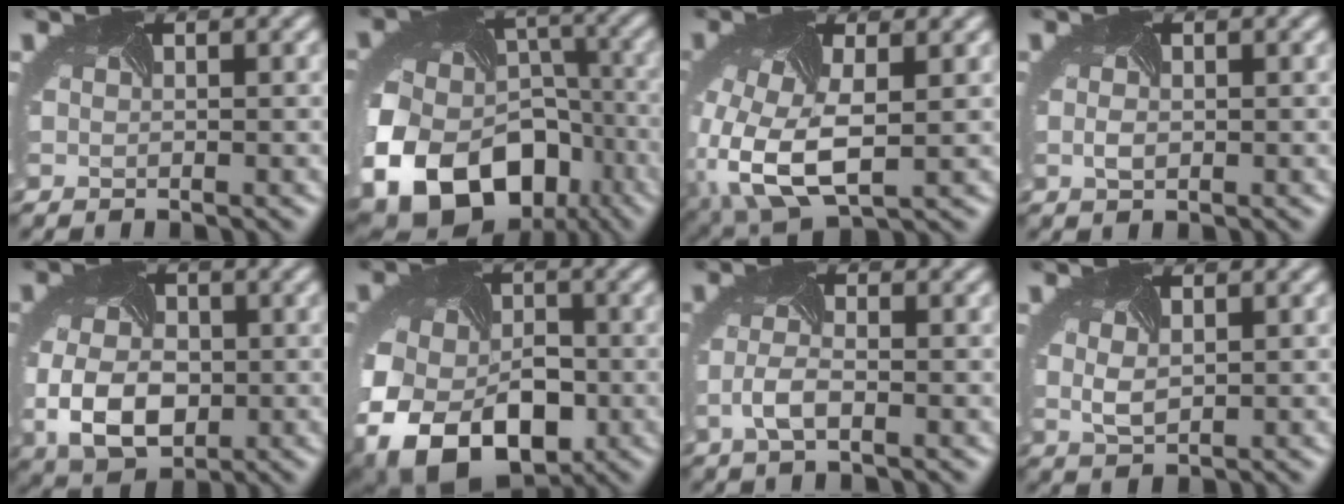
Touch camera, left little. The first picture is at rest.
{"total": 18.7, "force": [-8.7, 14.0, 8.9], "torque": [-0.181, -0.063, -0.121]}
{"total": 9.1, "force": [-2.6, 4.8, 7.3], "torque": [-0.187, -0.026, -0.043]}
{"total": 0.9, "force": [-0.3, 0.6, 0.6], "torque": [-0.021, -0.003, -0.002]}
{"total": 6.9, "force": [-1.2, 4.7, 4.9], "torque": [-0.104, -0.016, -0.014]}
{"total": 13.4, "force": [-4.3, 9.8, 8.1], "torque": [-0.155, -0.038, -0.059]}
{"total": 2.2, "force": [-1.0, 0.7, 1.8], "torque": [-0.051, -0.005, -0.021]}
{"total": 1.7, "force": [0.6, 0.9, 1.3], "torque": [-0.033, -0.004, 0.018]}